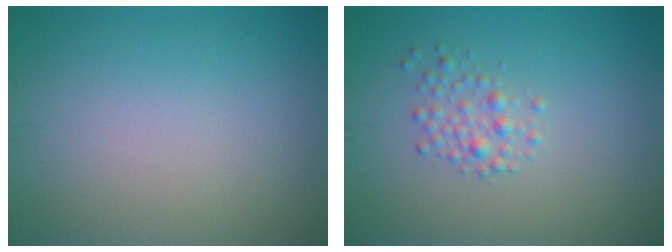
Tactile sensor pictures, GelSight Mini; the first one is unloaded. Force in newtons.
{"total": 1.8, "press": 1.8, "slide": 0.0}